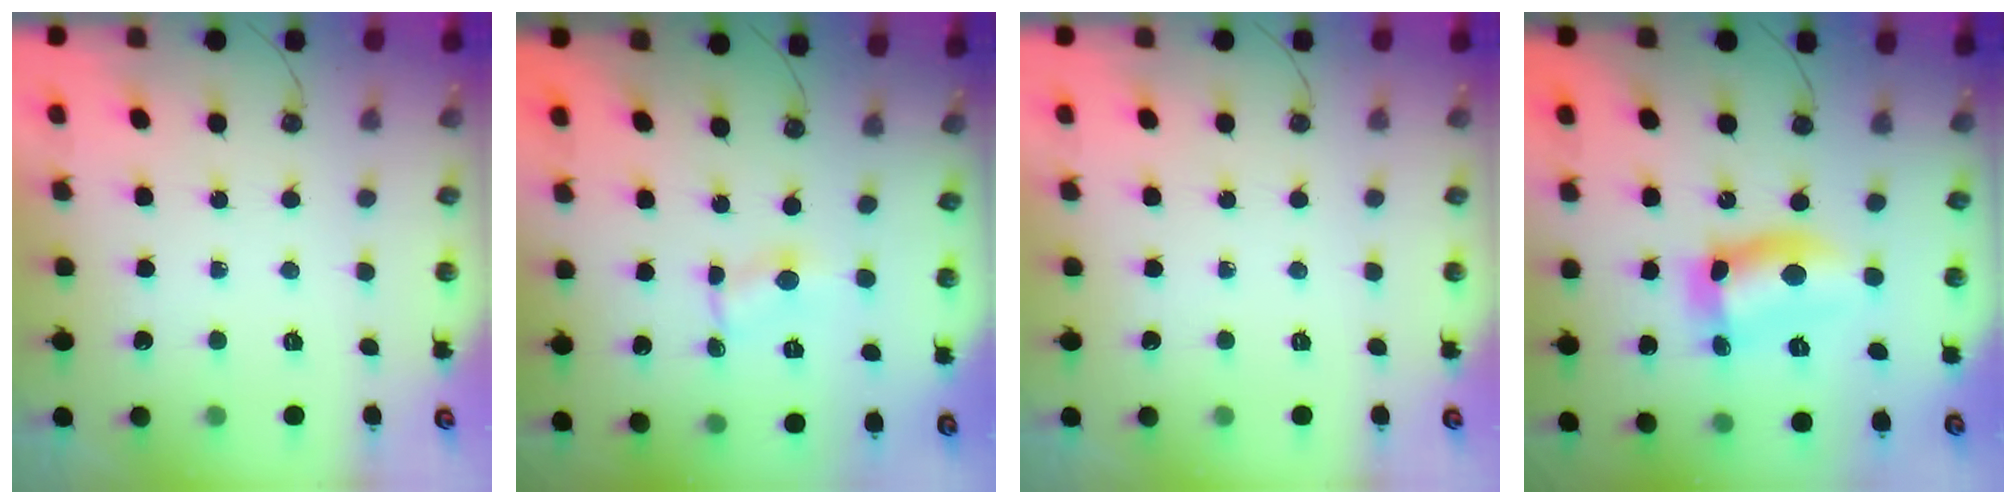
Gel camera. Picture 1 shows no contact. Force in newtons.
{"total": 1.1, "press": 1.1, "slide": 0.2}
{"total": 0.0}
{"total": 12.5, "press": 12.0, "slide": 3.4}